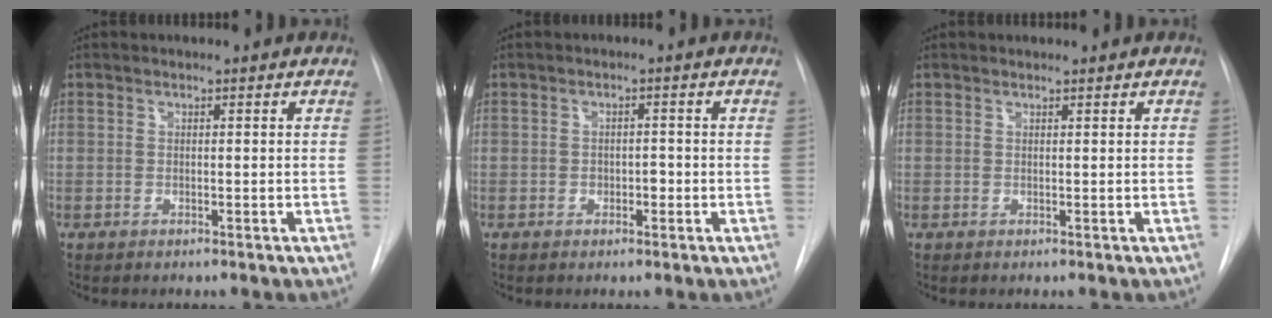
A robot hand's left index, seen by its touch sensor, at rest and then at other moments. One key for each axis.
{"total": 1.8, "fx": -1.2, "fy": 0.9, "fz": 0.8, "tx": -0.008, "ty": -0.002, "tz": -0.017}
{"total": 0.0}